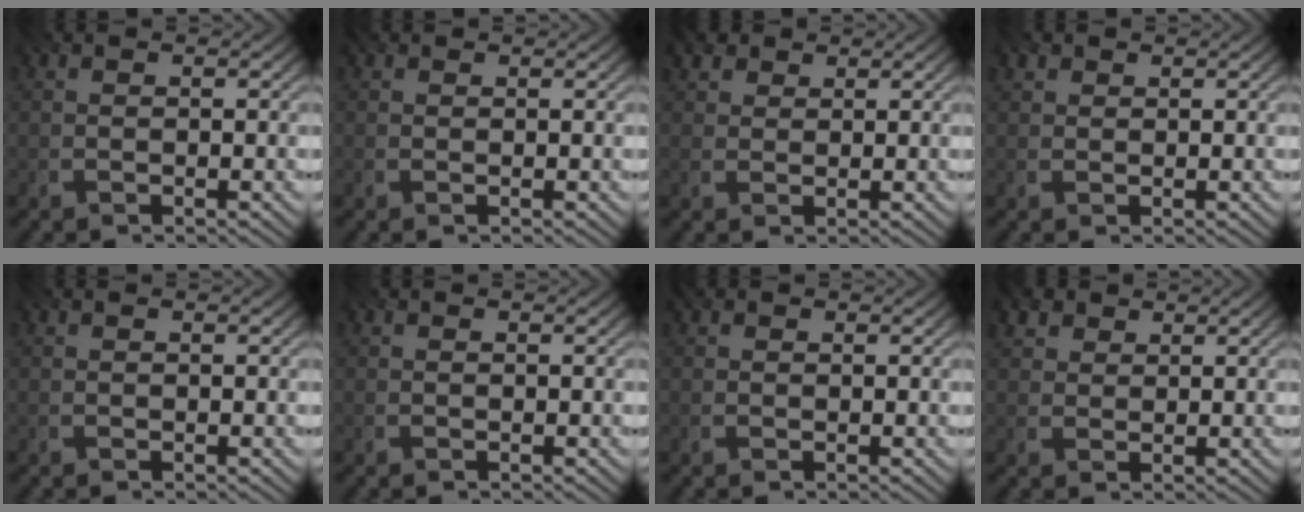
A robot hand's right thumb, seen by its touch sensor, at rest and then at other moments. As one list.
[{"total": 1.0, "force": [0.7, 0.5, 0.4], "torque": [-0.010, 0.003, 0.011]}, {"total": 2.4, "force": [1.5, 1.6, 1.0], "torque": [-0.024, 0.004, 0.029]}, {"total": 1.2, "force": [0.8, 0.9, 0.4], "torque": [-0.008, 0.003, 0.014]}, {"total": 0.0}, {"total": 0.0}, {"total": 0.8, "force": [0.5, 0.6, 0.4], "torque": [-0.007, 0.004, 0.007]}, {"total": 3.0, "force": [2.0, 1.9, 1.2], "torque": [-0.033, 0.002, 0.041]}]